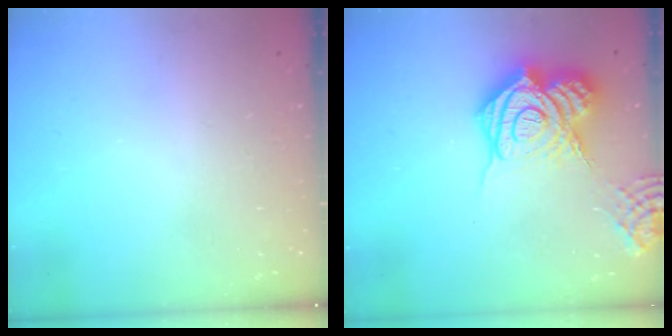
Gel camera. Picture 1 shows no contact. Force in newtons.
{"total": 22.4, "press": 22.2, "slide": 2.7}